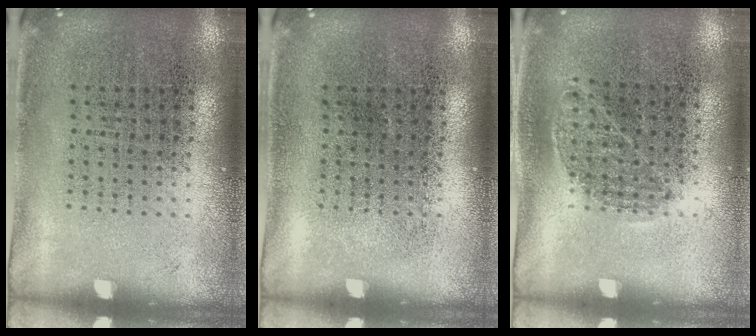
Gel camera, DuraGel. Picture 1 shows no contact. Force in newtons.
{"total": 0.0}
{"total": 0.9, "press": 0.7, "slide": 0.6}